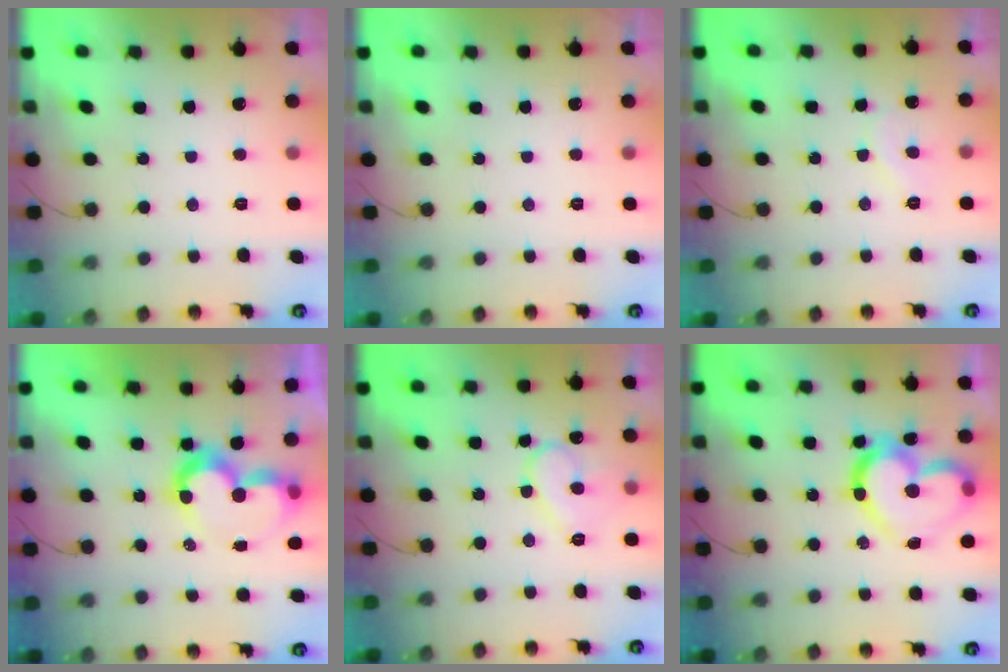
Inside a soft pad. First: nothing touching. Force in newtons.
{"total": 0.0}
{"total": 6.3, "press": 6.3, "slide": 0.6}
{"total": 9.5, "press": 9.5, "slide": 0.9}
{"total": 10.4, "press": 10.4, "slide": 0.8}
{"total": 18.5, "press": 18.4, "slide": 1.9}